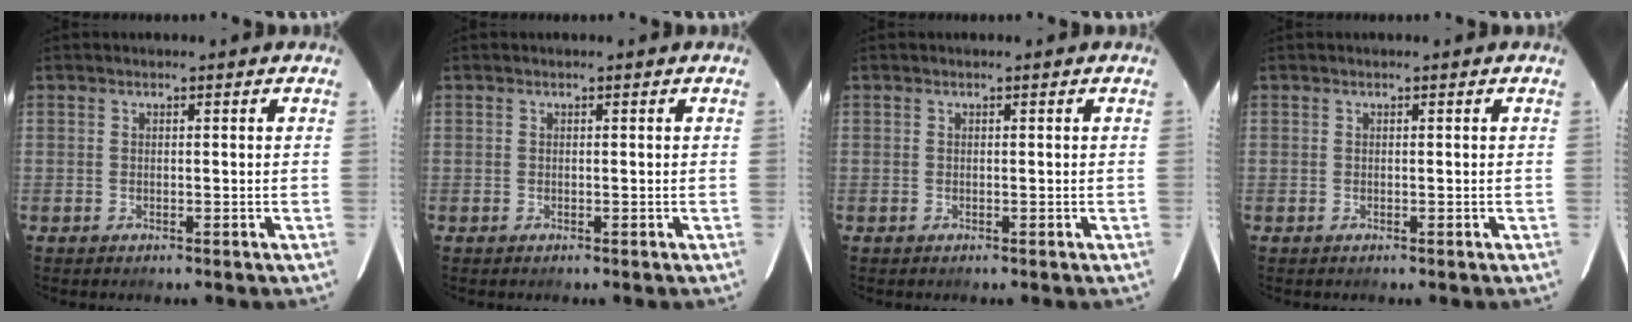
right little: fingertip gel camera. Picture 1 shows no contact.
{"total": 0.0}
{"total": 0.0}
{"total": 0.0}